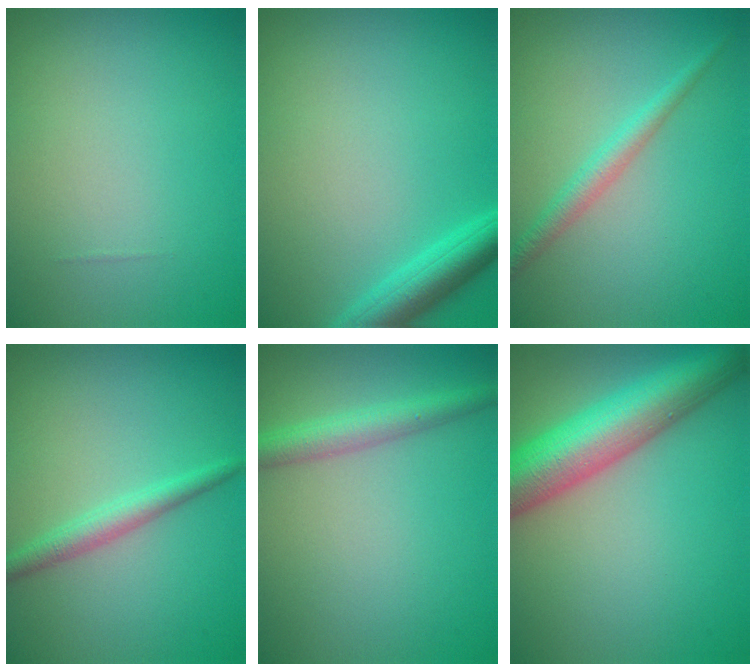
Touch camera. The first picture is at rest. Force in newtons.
{"total": 3.4, "press": 3.4, "slide": 0.2}
{"total": 2.0, "press": 2.0, "slide": 0.1}
{"total": 2.2, "press": 2.1, "slide": 0.0}
{"total": 3.0, "press": 3.0, "slide": 0.1}
{"total": 9.1, "press": 9.1, "slide": 0.3}